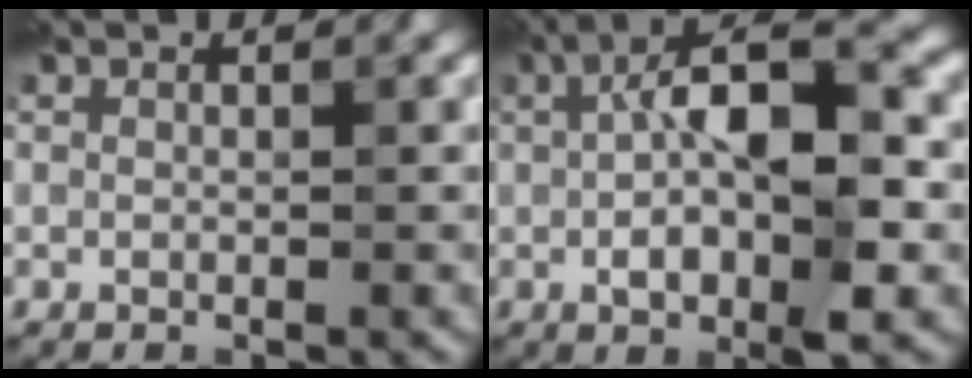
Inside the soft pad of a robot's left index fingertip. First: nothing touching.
{"total": 9.8, "force": [0.1, 3.6, 9.1], "torque": [-0.147, 0.018, -0.006]}